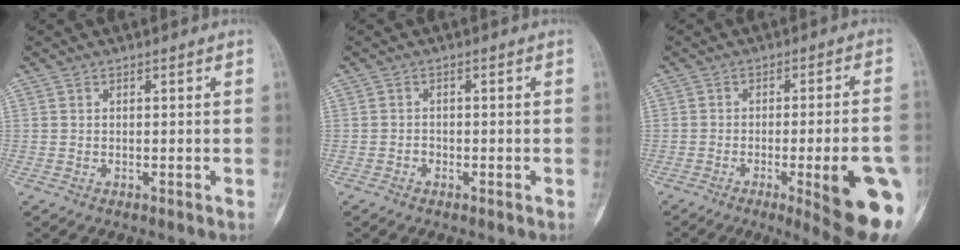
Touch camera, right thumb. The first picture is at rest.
{"total": 1.2, "force": [-0.6, 1.0, 0.3], "torque": [0.006, 0.006, -0.016]}
{"total": 16.7, "force": [-5.6, 3.1, 15.4], "torque": [-0.149, 0.009, -0.061]}